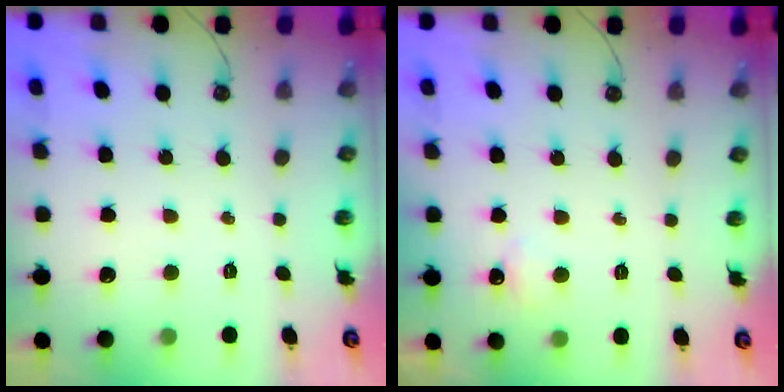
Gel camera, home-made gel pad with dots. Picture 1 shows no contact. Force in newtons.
{"total": 4.5, "press": 4.5, "slide": 0.8}